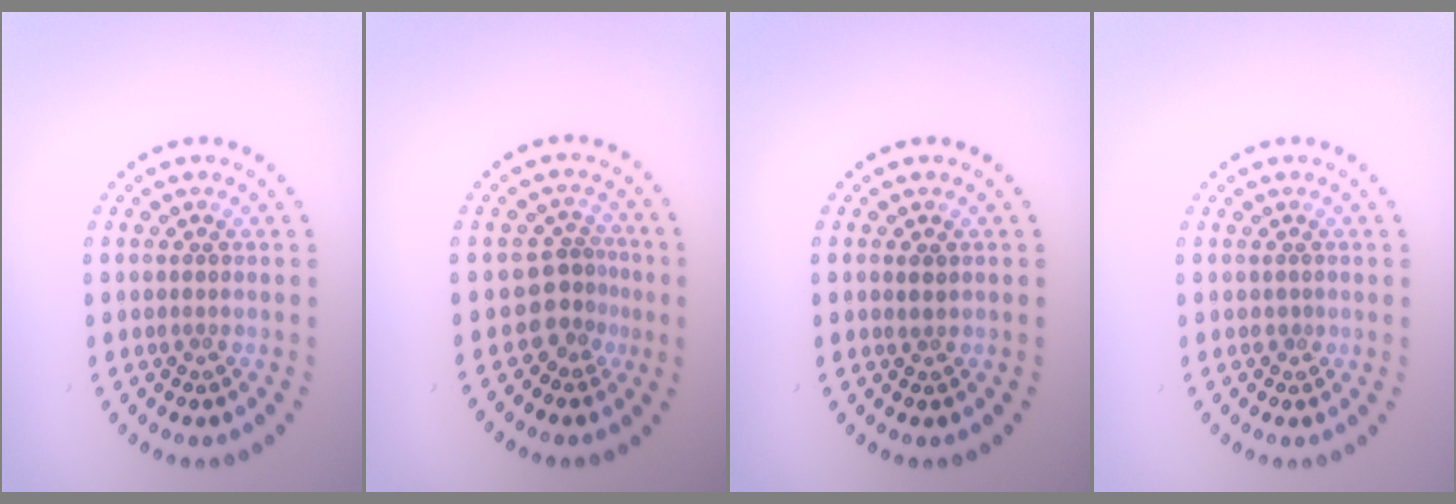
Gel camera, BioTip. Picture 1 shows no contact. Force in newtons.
{"total": 2.7, "press": 1.7, "slide": 2.0}
{"total": 0.9, "press": 0.7, "slide": 0.6}
{"total": 0.5, "press": 0.1, "slide": 0.5}